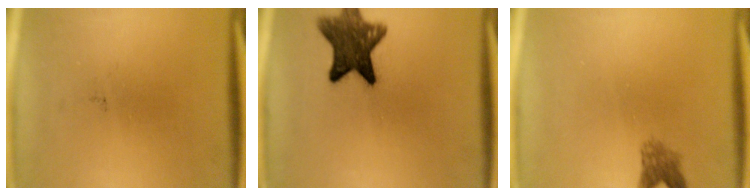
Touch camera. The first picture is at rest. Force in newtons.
{"total": 10.4}
{"total": 2.4}